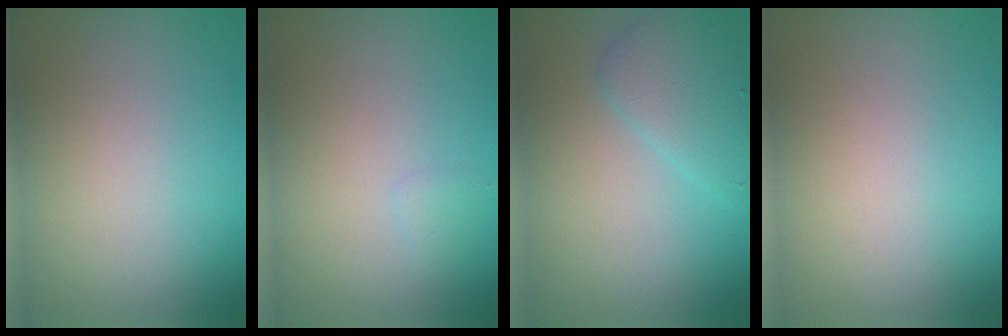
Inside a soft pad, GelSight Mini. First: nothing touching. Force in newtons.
{"total": 0.7, "press": 0.7, "slide": 0.0}
{"total": 3.3, "press": 3.3, "slide": 0.1}
{"total": 0.0}